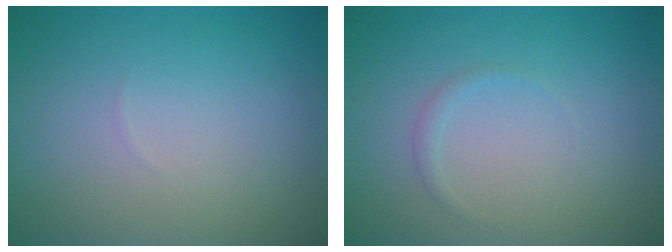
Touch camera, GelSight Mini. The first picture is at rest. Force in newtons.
{"total": 0.7, "press": 0.7, "slide": 0.0}